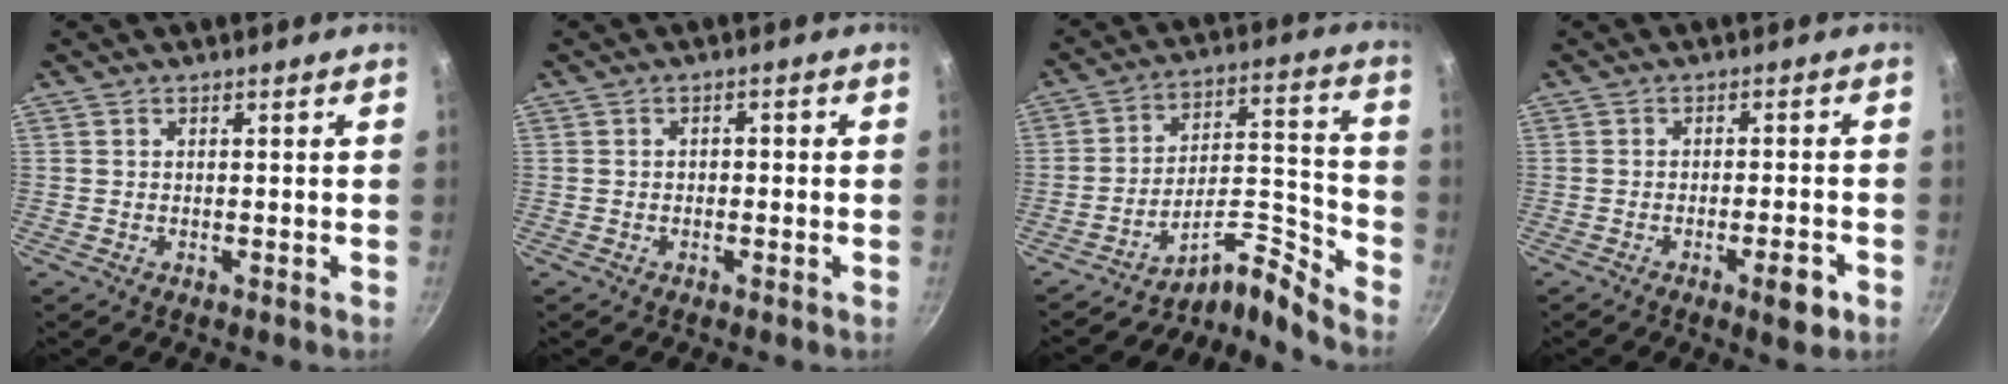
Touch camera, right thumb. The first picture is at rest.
{"total": 1.5, "force": [-0.4, 1.1, 0.9], "torque": [-0.014, 0.007, -0.007]}
{"total": 10.7, "force": [-9.9, 1.2, 3.8], "torque": [-0.041, 0.115, -0.182]}
{"total": 5.2, "force": [-2.5, 1.4, 4.4], "torque": [-0.057, 0.016, -0.030]}